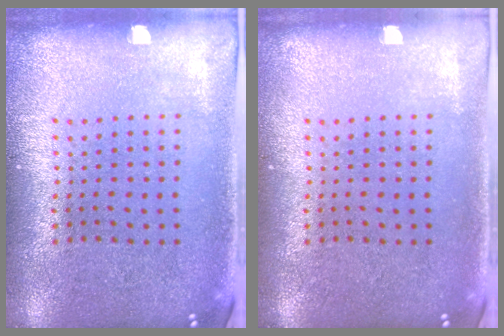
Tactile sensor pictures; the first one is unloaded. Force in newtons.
{"total": 0.0}